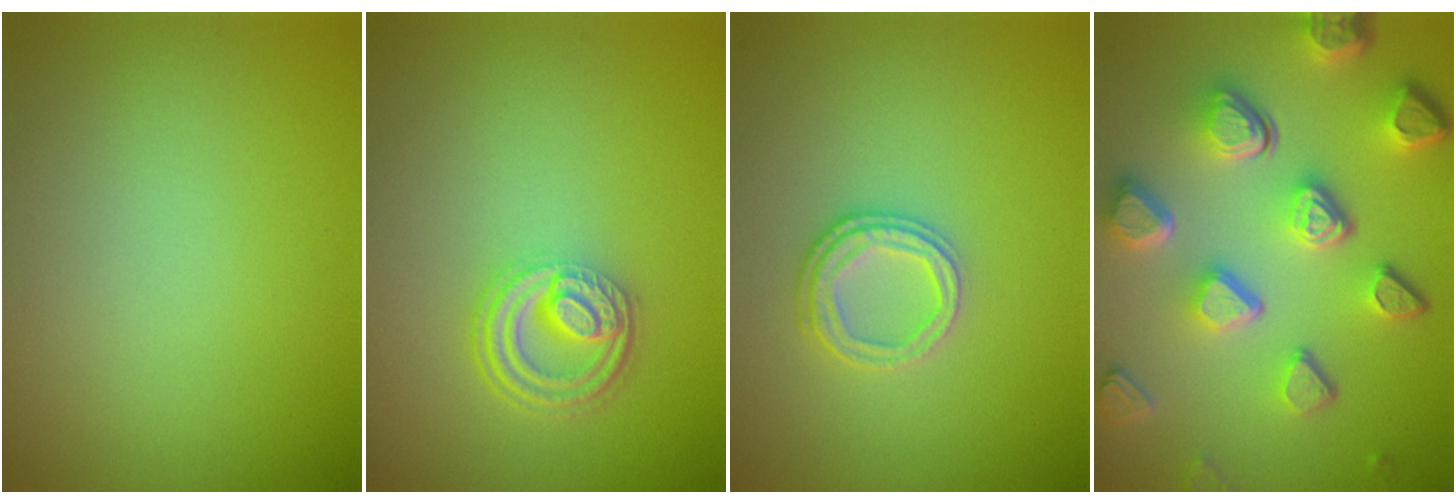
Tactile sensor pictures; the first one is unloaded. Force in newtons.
{"total": 4.3, "press": 3.3, "slide": 2.8}
{"total": 2.6, "press": 2.3, "slide": 1.1}
{"total": 7.5, "press": 5.6, "slide": 5.1}